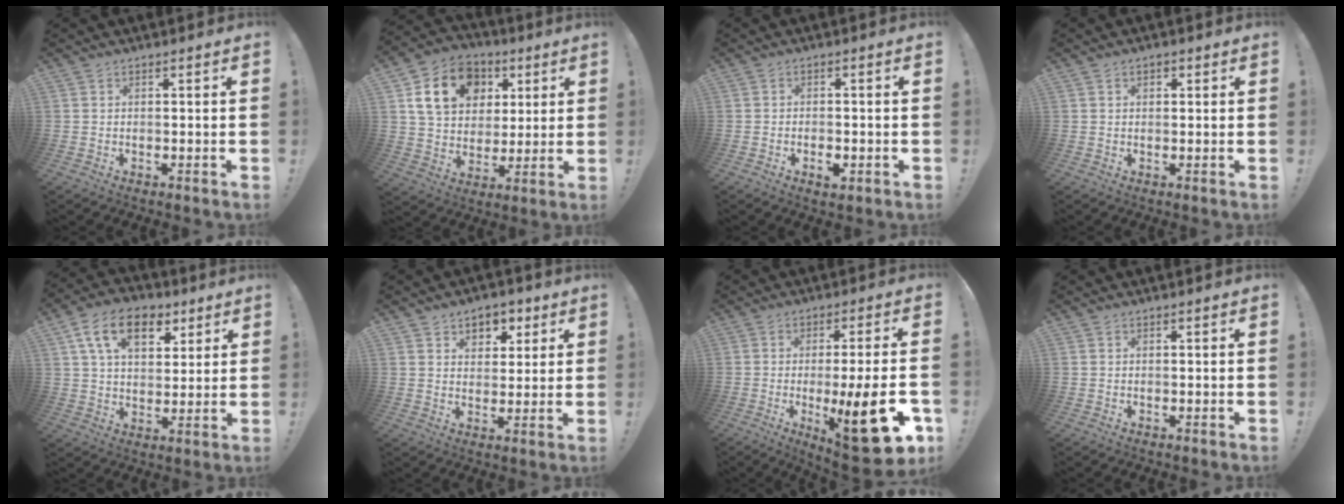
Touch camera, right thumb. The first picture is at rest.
{"total": 17.4, "force": [6.4, 13.5, 9.0], "torque": [-0.135, -0.011, 0.130]}
{"total": 2.9, "force": [-1.4, 1.6, 1.9], "torque": [-0.020, 0.008, -0.022]}
{"total": 1.1, "force": [0.3, 0.9, 0.5], "torque": [-0.005, 0.001, 0.005]}
{"total": 15.2, "force": [6.9, 9.8, 9.4], "torque": [-0.143, -0.018, 0.127]}
{"total": 6.6, "force": [3.3, 5.3, 2.1], "torque": [-0.018, -0.023, 0.062]}
{"total": 19.5, "force": [-5.1, 3.7, 18.5], "torque": [-0.261, 0.009, -0.070]}
{"total": 0.0}